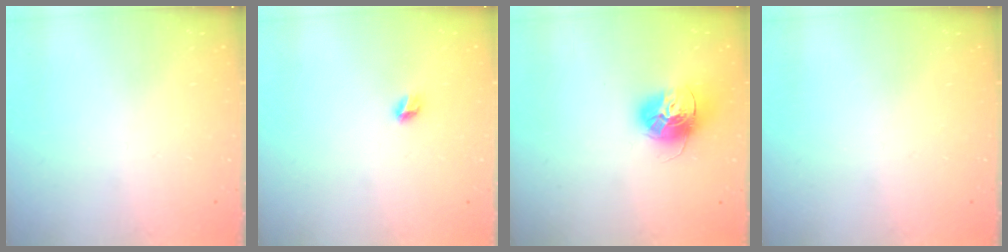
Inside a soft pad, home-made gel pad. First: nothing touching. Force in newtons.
{"total": 5.0, "press": 5.0, "slide": 0.4}
{"total": 14.6, "press": 14.5, "slide": 1.3}
{"total": 0.0}